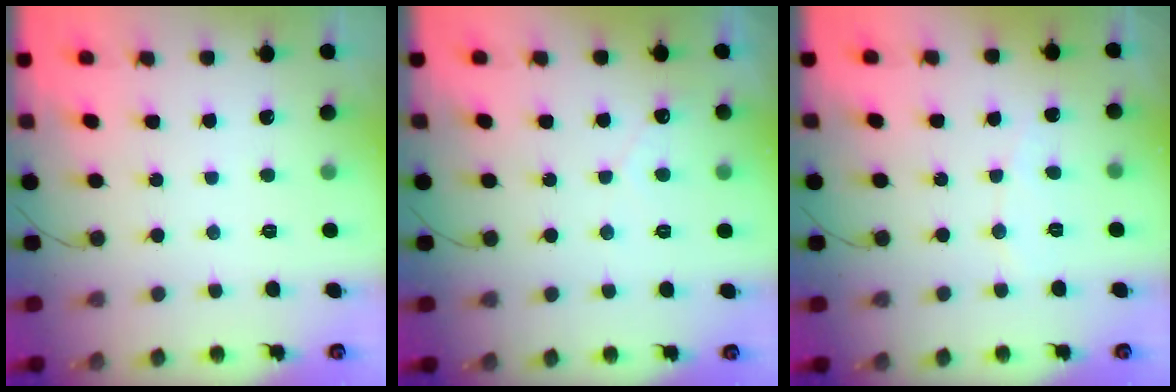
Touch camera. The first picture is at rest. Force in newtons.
{"total": 2.2, "press": 2.2, "slide": 0.1}
{"total": 3.0, "press": 3.0, "slide": 0.3}